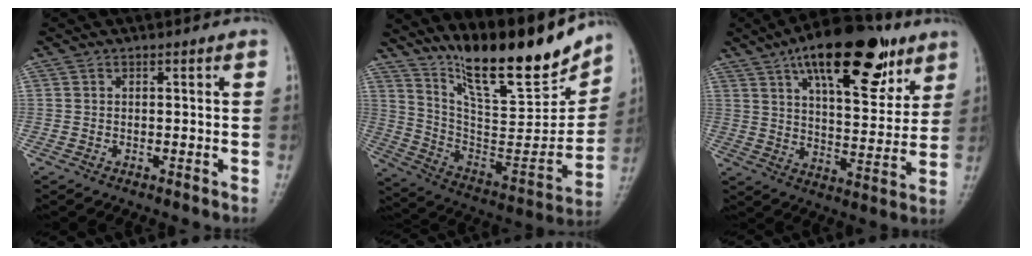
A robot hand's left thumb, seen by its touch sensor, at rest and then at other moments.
{"total": 22.7, "force": [16.8, 5.9, 14.0], "torque": [-0.184, -0.085, 0.292]}
{"total": 21.4, "force": [12.0, 8.8, 15.3], "torque": [-0.200, -0.036, 0.188]}